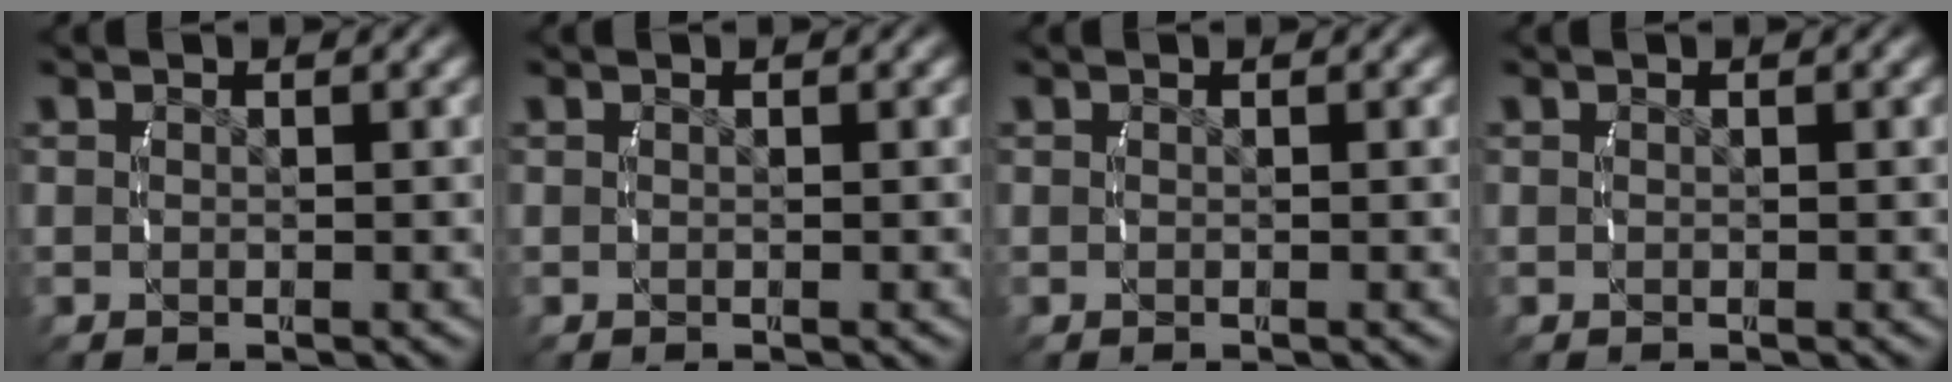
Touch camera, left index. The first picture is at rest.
{"total": 0.0}
{"total": 0.0}
{"total": 0.0}